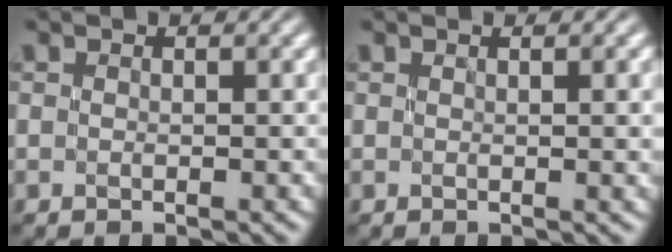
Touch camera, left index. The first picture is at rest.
{"total": 1.8, "force": [0.0, 0.5, 1.7], "torque": [-0.021, -0.001, 0.001]}